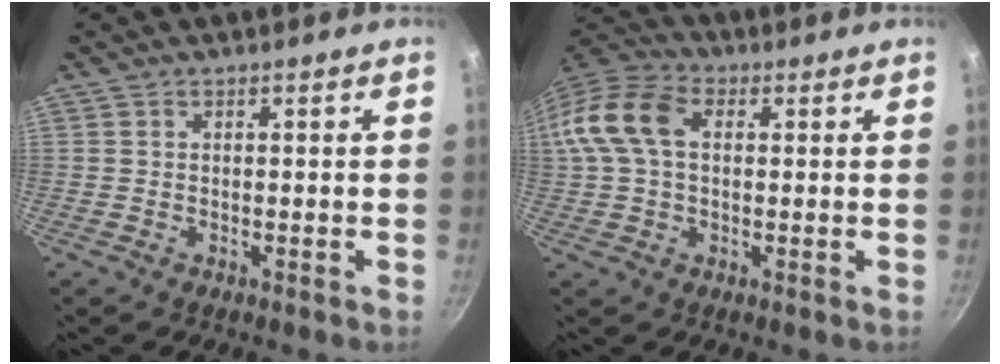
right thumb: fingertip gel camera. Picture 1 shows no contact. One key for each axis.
{"total": 12.7, "fx": 2.2, "fy": 8.4, "fz": 9.4, "tx": -0.176, "ty": 0.027, "tz": 0.025}